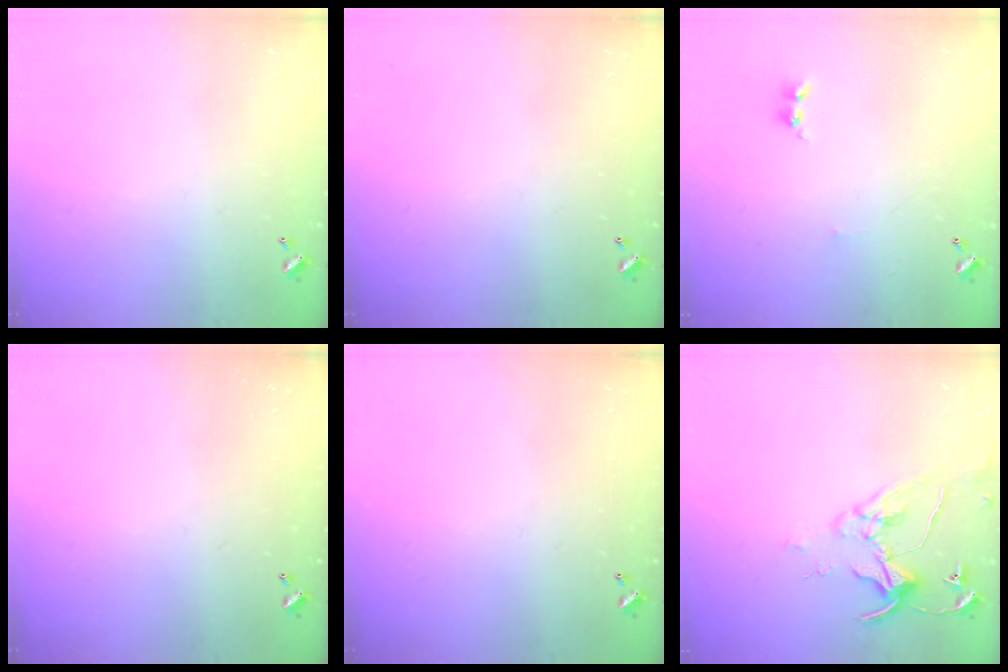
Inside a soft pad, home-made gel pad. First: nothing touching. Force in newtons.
{"total": 0.0}
{"total": 0.8, "press": 0.7, "slide": 0.5}
{"total": 0.0}
{"total": 0.0}
{"total": 8.5, "press": 8.4, "slide": 0.9}